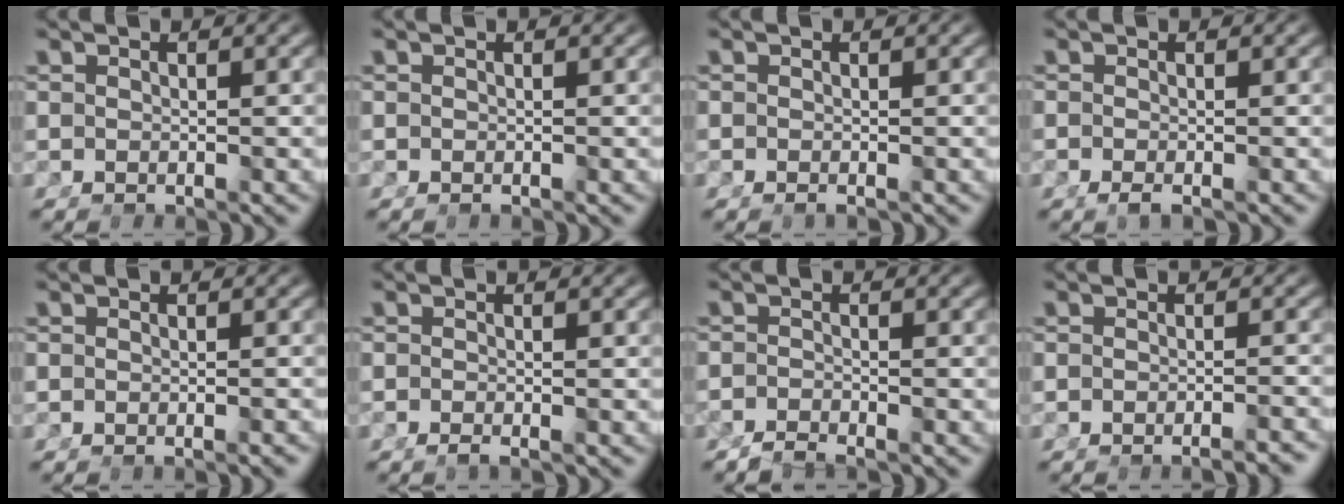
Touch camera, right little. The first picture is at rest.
{"total": 0.0}
{"total": 0.7, "force": [-0.6, 0.0, 0.4], "torque": [-0.004, -0.002, -0.009]}
{"total": 1.3, "force": [-1.0, 0.2, 0.7], "torque": [-0.012, -0.005, -0.016]}
{"total": 1.0, "force": [-0.8, 0.2, 0.6], "torque": [-0.008, 0.005, -0.016]}
{"total": 1.1, "force": [-1.0, -0.1, 0.5], "torque": [-0.004, -0.002, -0.018]}
{"total": 2.1, "force": [-2.1, 0.2, 0.2], "torque": [0.001, -0.010, -0.036]}
{"total": 2.1, "force": [-1.8, 0.2, 1.0], "torque": [-0.011, 0.004, -0.035]}